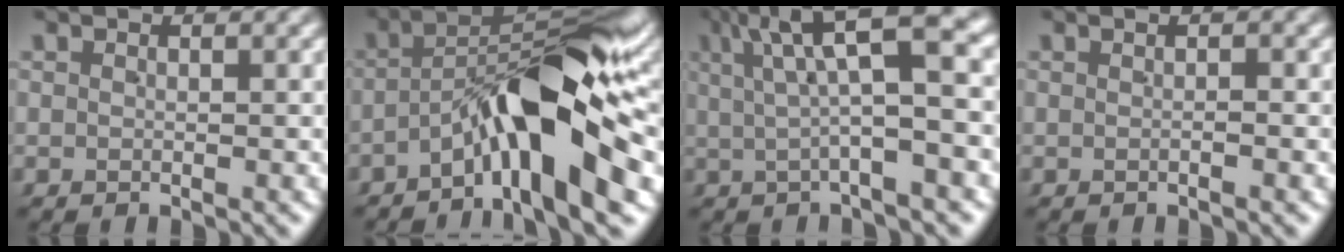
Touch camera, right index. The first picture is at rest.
{"total": 9.7, "force": [-1.9, 2.7, 9.1], "torque": [-0.135, 0.006, -0.032]}
{"total": 7.5, "force": [2.7, 1.7, 6.8], "torque": [-0.091, 0.030, 0.036]}
{"total": 0.6, "force": [-0.1, -0.1, 0.5], "torque": [-0.006, 0.005, -0.004]}